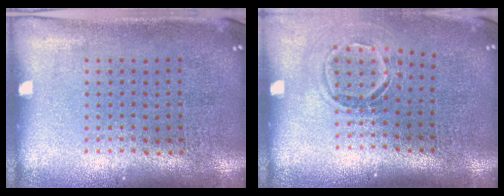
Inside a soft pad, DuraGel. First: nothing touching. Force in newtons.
{"total": 1.6, "press": 1.1, "slide": 1.2}